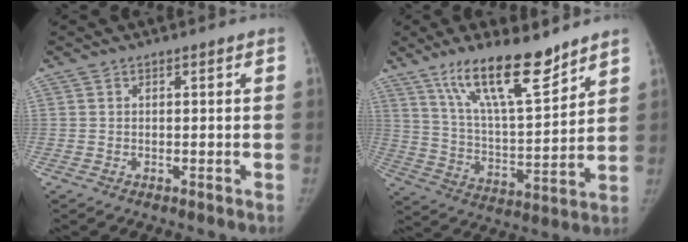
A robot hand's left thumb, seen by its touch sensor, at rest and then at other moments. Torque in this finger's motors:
{"motor_torque": [0.91, -0.26, 1.38, -1.36, 0.20]}